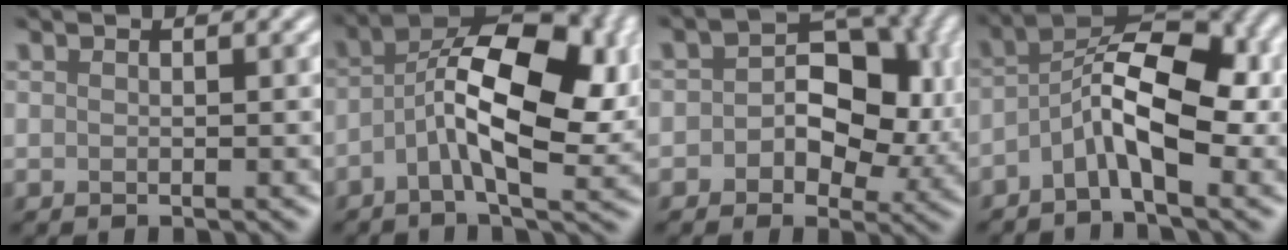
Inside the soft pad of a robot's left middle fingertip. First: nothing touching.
{"total": 11.0, "force": [-0.4, 4.6, 9.9], "torque": [-0.172, 0.013, -0.014]}
{"total": 8.6, "force": [0.1, 5.9, 6.3], "torque": [-0.067, 0.006, -0.008]}
{"total": 6.9, "force": [-1.9, 2.4, 6.2], "torque": [-0.101, 0.018, -0.044]}